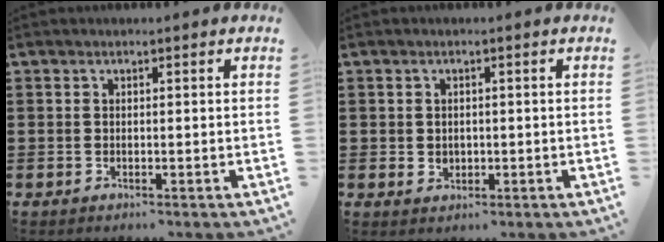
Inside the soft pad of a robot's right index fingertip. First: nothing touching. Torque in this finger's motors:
{"motor_torque": [2.14, 0.00, 0.05, 0.03]}